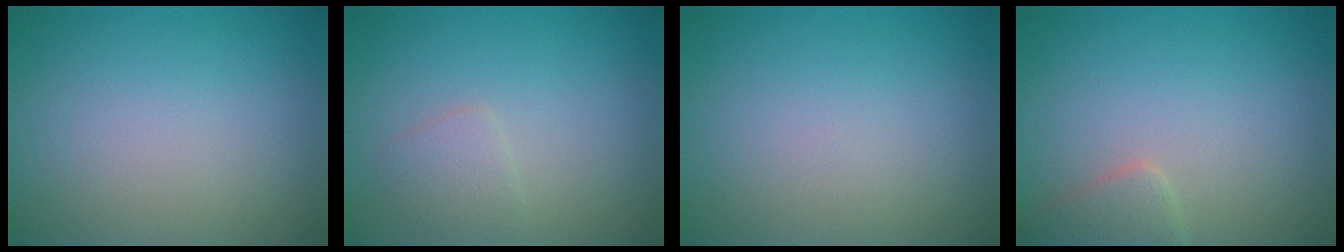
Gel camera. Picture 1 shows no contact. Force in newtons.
{"total": 1.4, "press": 1.4, "slide": 0.1}
{"total": 0.0}
{"total": 1.8, "press": 1.8, "slide": 0.1}